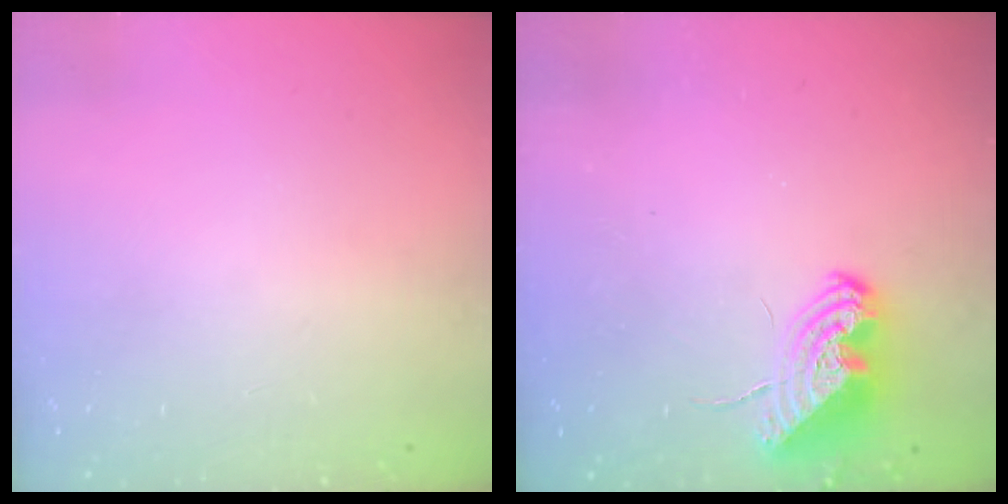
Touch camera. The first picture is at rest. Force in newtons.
{"total": 8.8, "press": 8.7, "slide": 1.1}